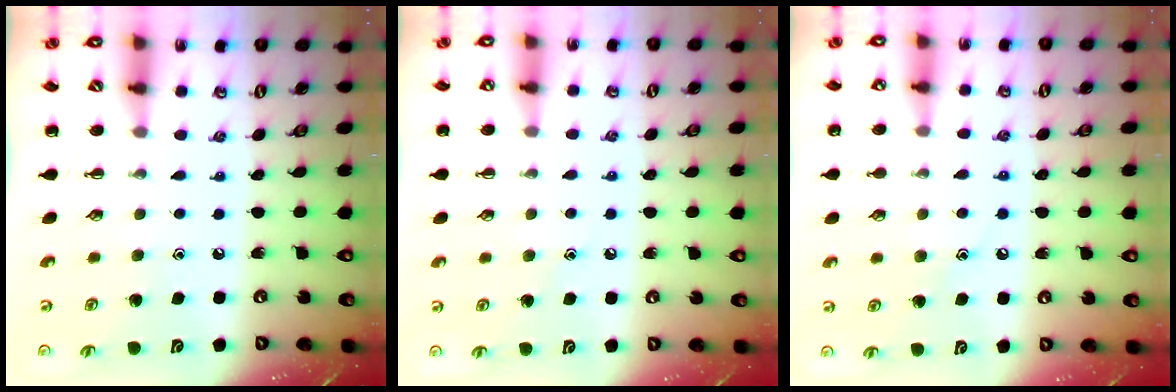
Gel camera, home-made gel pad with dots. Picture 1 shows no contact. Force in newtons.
{"total": 6.2, "press": 6.0, "slide": 1.8}
{"total": 6.6, "press": 6.4, "slide": 1.6}